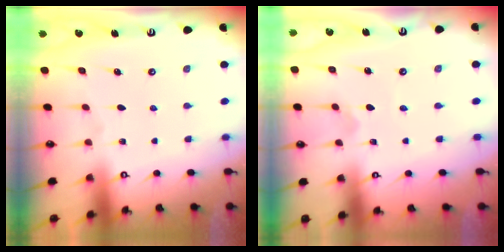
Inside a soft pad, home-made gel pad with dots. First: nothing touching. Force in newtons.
{"total": 1.4, "press": 1.4, "slide": 0.1}